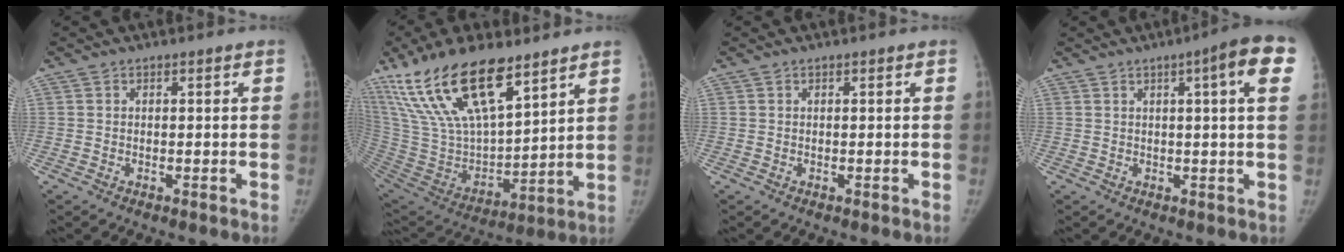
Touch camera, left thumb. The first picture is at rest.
{"total": 25.1, "force": [16.1, 9.9, 16.5], "torque": [-0.302, -0.048, 0.308]}
{"total": 0.0}
{"total": 9.3, "force": [3.4, 0.9, 8.6], "torque": [-0.100, 0.004, 0.033]}